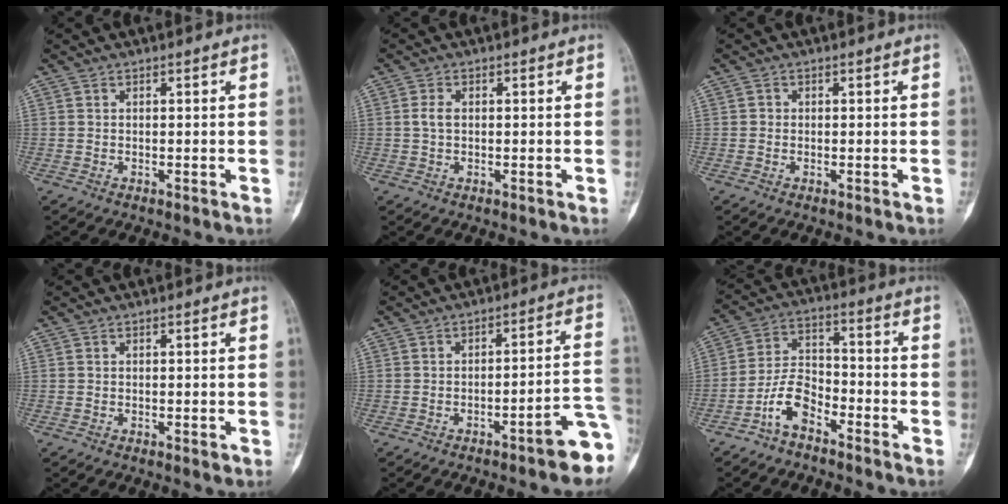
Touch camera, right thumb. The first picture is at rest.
{"total": 2.1, "force": [0.2, 1.3, 1.6], "torque": [-0.035, 0.004, 0.003]}
{"total": 0.6, "force": [0.0, 0.6, 0.1], "torque": [0.001, 0.003, -0.003]}
{"total": 0.6, "force": [-0.2, 0.3, 0.5], "torque": [-0.004, -0.001, -0.002]}
{"total": 9.2, "force": [-4.6, 1.6, 7.8], "torque": [-0.080, 0.038, -0.057]}
{"total": 7.9, "force": [-5.1, 4.0, 4.6], "torque": [-0.088, 0.050, -0.106]}